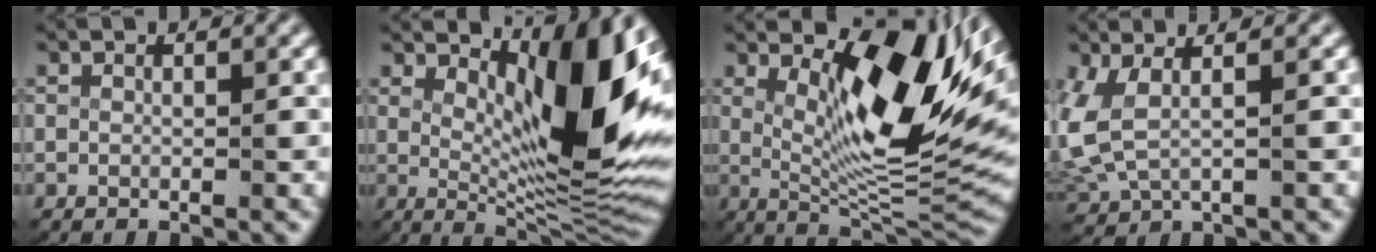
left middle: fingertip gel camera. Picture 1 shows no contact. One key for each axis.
{"total": 11.9, "fx": 3.2, "fy": 3.6, "fz": 10.9, "tx": -0.141, "ty": -0.013, "tz": 0.058}
{"total": 13.4, "fx": 4.1, "fy": 5.0, "fz": 11.8, "tx": -0.163, "ty": -0.010, "tz": 0.071}
{"total": 6.0, "fx": 1.0, "fy": 4.5, "fz": 3.9, "tx": -0.115, "ty": -0.005, "tz": 0.020}